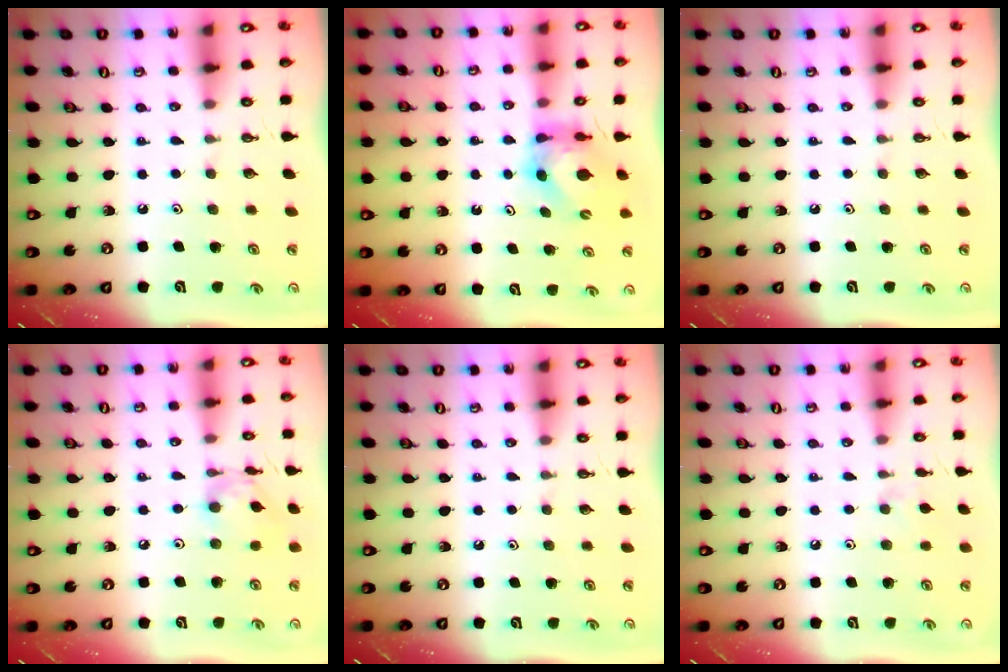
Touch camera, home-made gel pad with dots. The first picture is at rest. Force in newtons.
{"total": 5.8, "press": 5.8, "slide": 0.6}
{"total": 0.0}
{"total": 9.2, "press": 9.2, "slide": 0.6}
{"total": 0.0}
{"total": 4.1, "press": 4.0, "slide": 0.6}